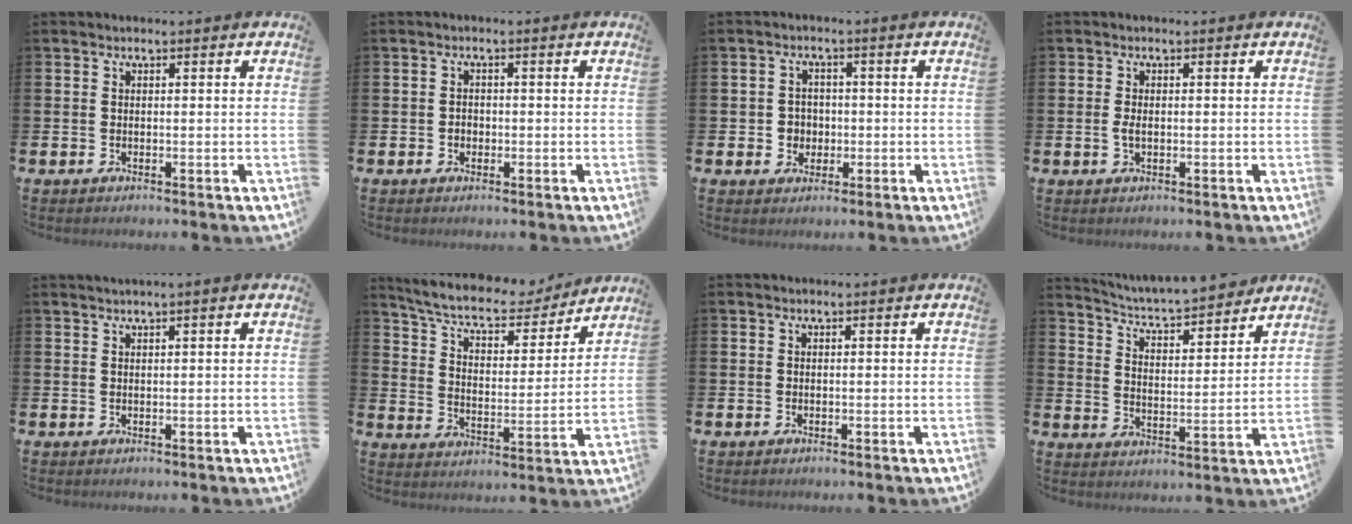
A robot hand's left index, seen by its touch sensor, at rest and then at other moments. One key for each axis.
{"total": 1.3, "fx": -0.4, "fy": 1.1, "fz": 0.4, "tx": -0.009, "ty": 0.007, "tz": -0.010}
{"total": 2.9, "fx": -0.4, "fy": 2.8, "fz": 0.4, "tx": -0.012, "ty": 0.006, "tz": -0.014}
{"total": 1.5, "fx": -0.1, "fy": 0.7, "fz": 1.3, "tx": -0.026, "ty": 0.003, "tz": -0.004}
{"total": 1.0, "fx": 0.7, "fy": -0.3, "fz": 0.6, "tx": -0.016, "ty": 0.003, "tz": 0.013}
{"total": 8.1, "fx": 7.3, "fy": 2.2, "fz": 2.6, "tx": -0.080, "ty": -0.051, "tz": 0.124}
{"total": 0.0}
{"total": 5.8, "fx": 5.7, "fy": 0.5, "fz": 1.0, "tx": -0.052, "ty": -0.047, "tz": 0.095}